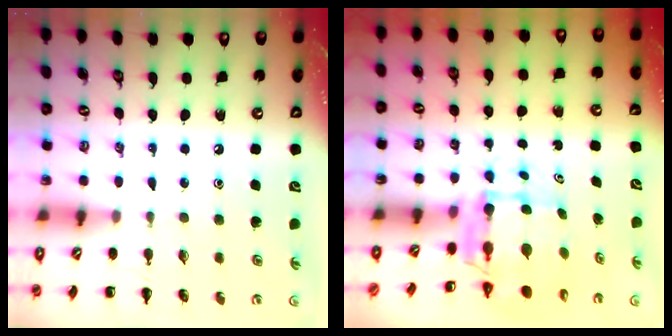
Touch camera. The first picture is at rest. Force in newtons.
{"total": 6.2, "press": 5.9, "slide": 1.9}